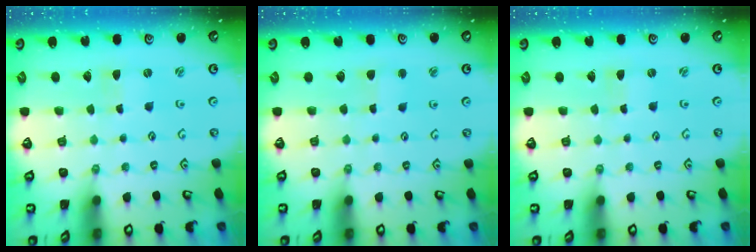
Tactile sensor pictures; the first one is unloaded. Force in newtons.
{"total": 2.3, "press": 2.3, "slide": 0.2}
{"total": 0.0}